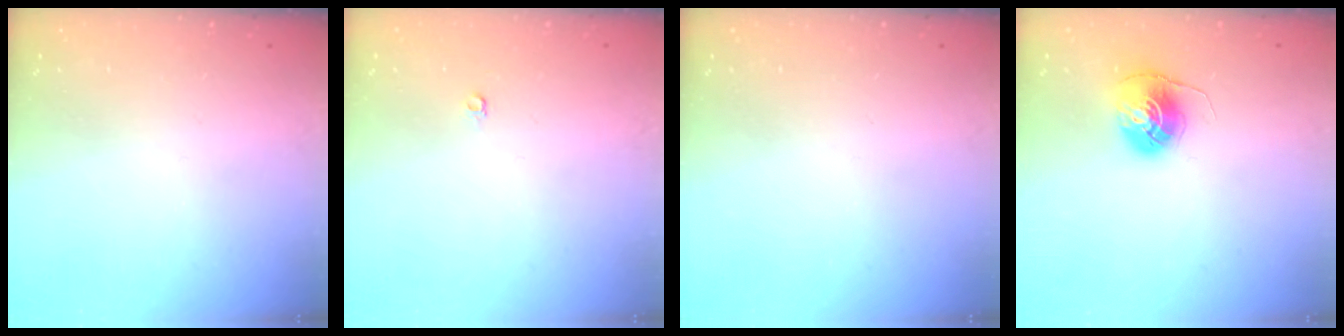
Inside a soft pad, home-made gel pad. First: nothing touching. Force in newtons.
{"total": 3.2, "press": 3.2, "slide": 0.2}
{"total": 0.0}
{"total": 6.8, "press": 6.8, "slide": 0.3}